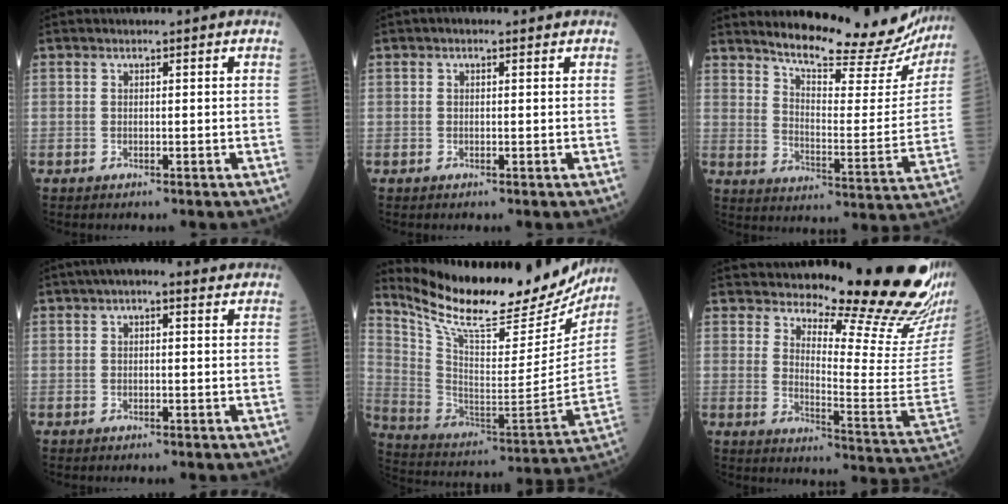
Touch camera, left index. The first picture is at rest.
{"total": 0.9, "force": [0.4, 0.4, 0.7], "torque": [-0.015, 0.008, 0.002]}
{"total": 21.3, "force": [19.6, 3.8, 7.3], "torque": [-0.097, -0.061, 0.249]}
{"total": 4.5, "force": [2.8, 1.5, 3.2], "torque": [-0.051, 0.034, 0.038]}
{"total": 28.2, "force": [24.5, 6.5, 12.3], "torque": [-0.219, -0.060, 0.354]}
{"total": 22.1, "force": [18.4, 1.2, 12.2], "torque": [-0.170, -0.108, 0.232]}